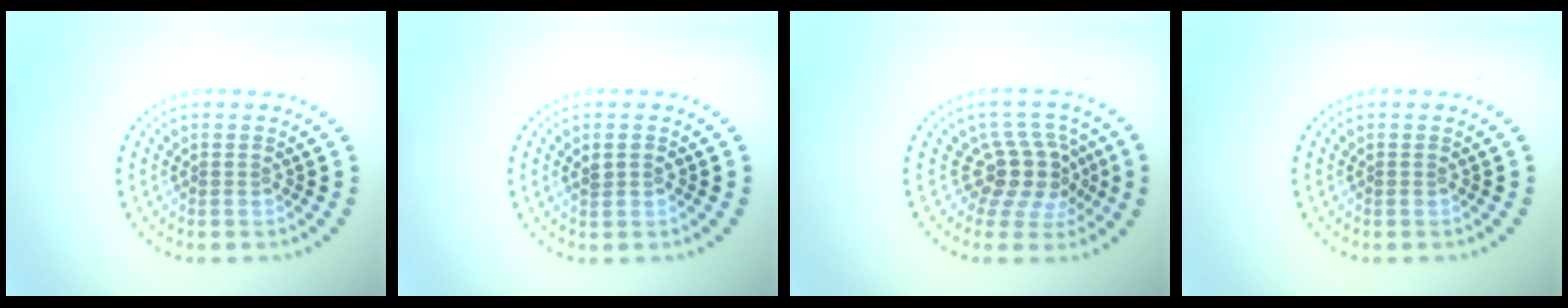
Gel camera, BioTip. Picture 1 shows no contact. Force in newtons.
{"total": 1.1, "press": 1.1, "slide": 0.1}
{"total": 4.1, "press": 3.0, "slide": 2.7}
{"total": 0.0}